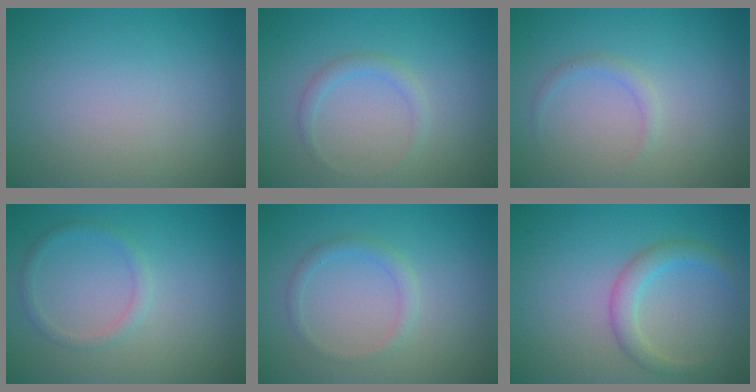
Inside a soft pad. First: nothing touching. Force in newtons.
{"total": 1.3, "press": 1.3, "slide": 0.1}
{"total": 1.0, "press": 1.0, "slide": 0.0}
{"total": 1.3, "press": 1.3, "slide": 0.0}
{"total": 1.4, "press": 1.4, "slide": 0.1}
{"total": 2.5, "press": 2.5, "slide": 0.1}